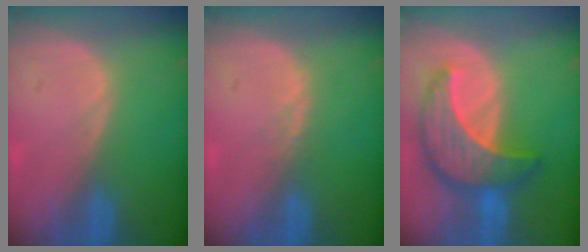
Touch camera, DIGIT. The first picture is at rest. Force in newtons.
{"total": 0.8, "press": 0.8, "slide": 0.3}
{"total": 9.7, "press": 9.7, "slide": 0.7}